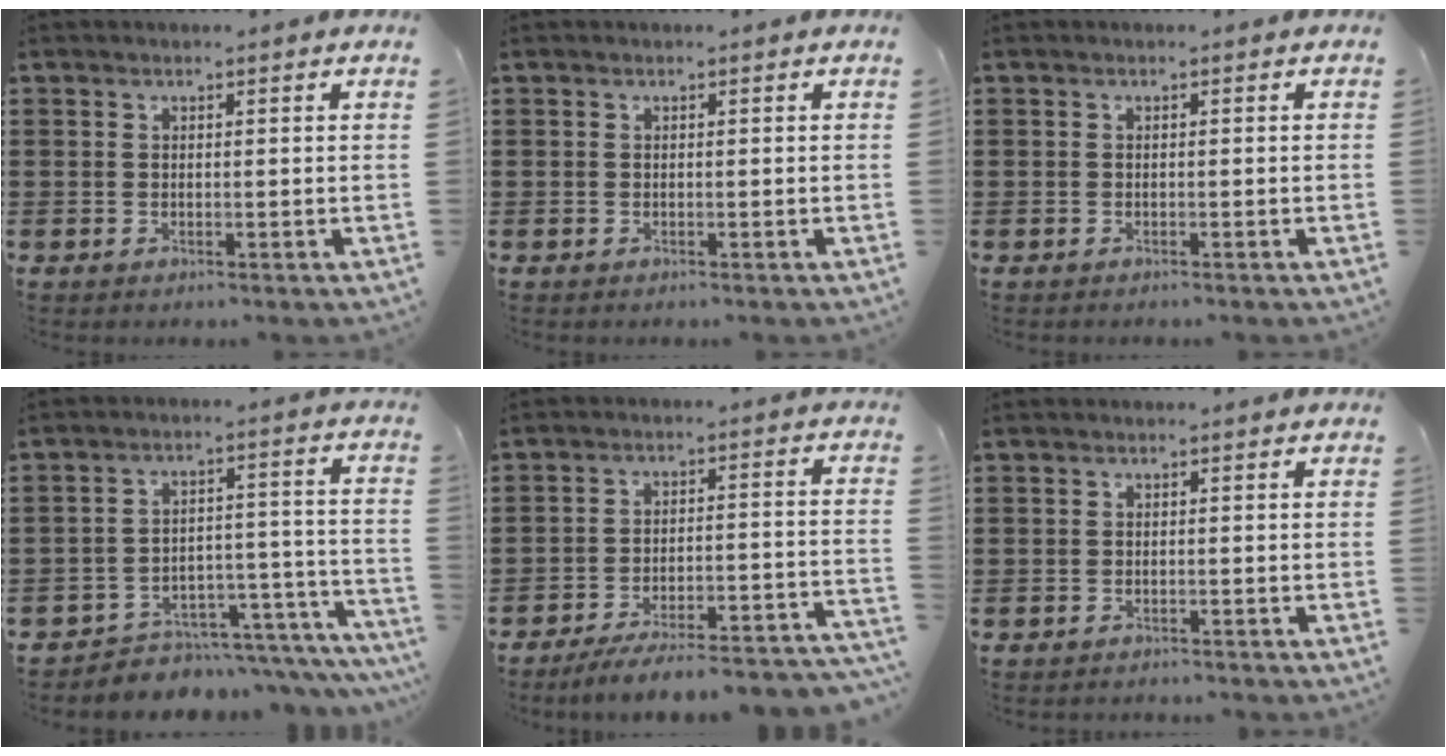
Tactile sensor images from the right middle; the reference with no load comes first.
{"total": 0.5, "force": [0.5, -0.2, 0.1], "torque": [0.001, 0.000, 0.011]}
{"total": 0.0}
{"total": 4.0, "force": [-3.7, 1.5, 0.8], "torque": [-0.017, 0.007, -0.074]}
{"total": 5.5, "force": [-5.0, 0.0, 2.4], "torque": [-0.032, -0.005, -0.094]}
{"total": 0.0}